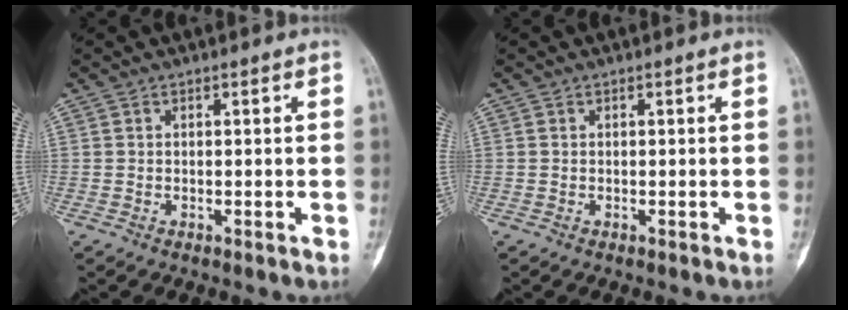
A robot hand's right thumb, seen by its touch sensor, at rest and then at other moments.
{"total": 0.0}